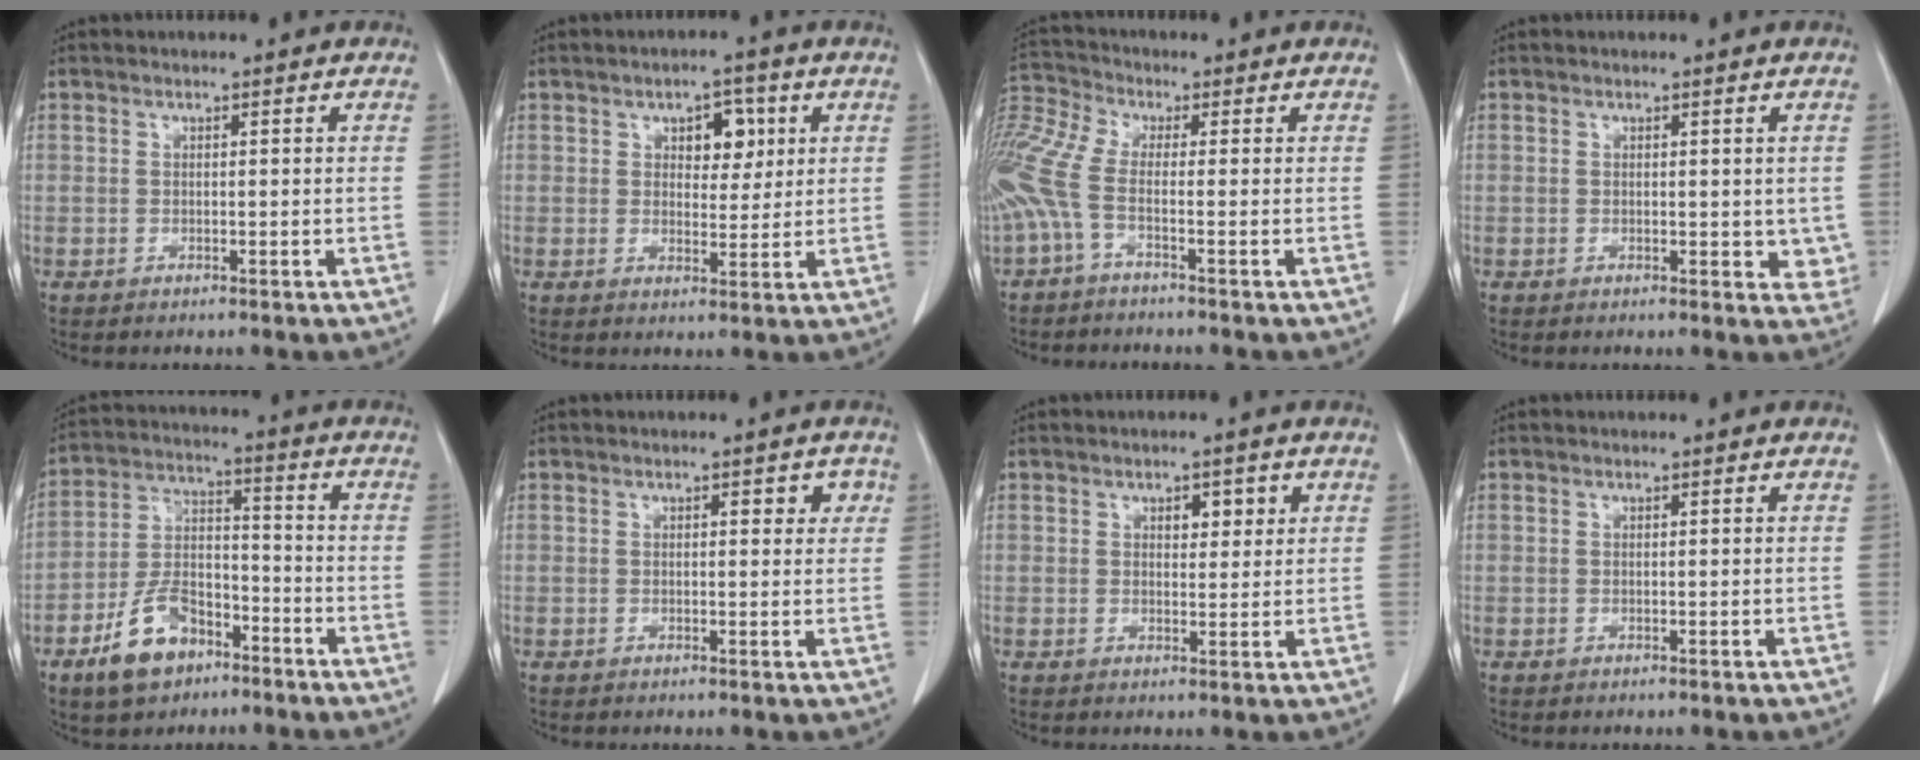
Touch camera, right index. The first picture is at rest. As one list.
[{"total": 5.0, "force": [1.9, 2.8, 3.7], "torque": [-0.046, 0.009, 0.029]}, {"total": 8.5, "force": [-2.6, 1.5, 8.0], "torque": [-0.210, 0.021, -0.062]}, {"total": 3.7, "force": [0.0, 2.2, 2.9], "torque": [-0.013, -0.003, 0.002]}, {"total": 10.6, "force": [-6.4, 5.9, 6.0], "torque": [-0.123, 0.014, -0.111]}, {"total": 2.7, "force": [1.0, 1.3, 2.2], "torque": [-0.020, 0.005, 0.009]}, {"total": 3.0, "force": [1.4, 1.6, 2.2], "torque": [-0.028, 0.003, 0.019]}, {"total": 0.0}]